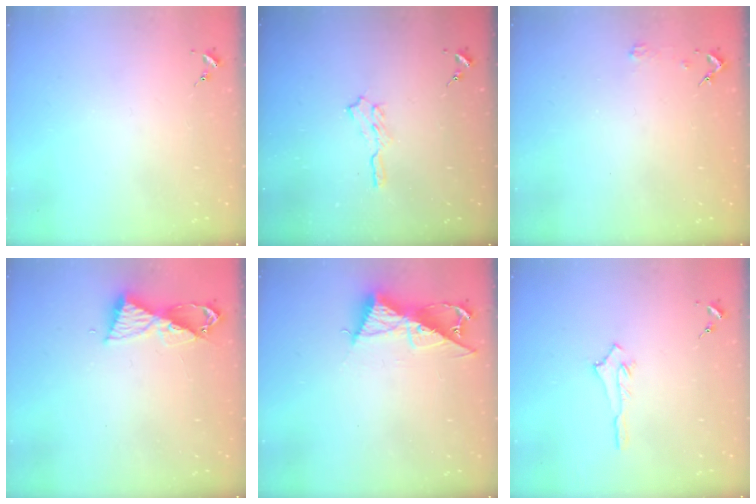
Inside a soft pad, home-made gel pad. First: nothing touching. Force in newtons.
{"total": 6.9, "press": 6.9, "slide": 0.6}
{"total": 2.3, "press": 2.3, "slide": 0.2}
{"total": 8.6, "press": 8.5, "slide": 0.9}
{"total": 12.4, "press": 12.4, "slide": 1.0}
{"total": 2.5, "press": 2.5, "slide": 0.4}